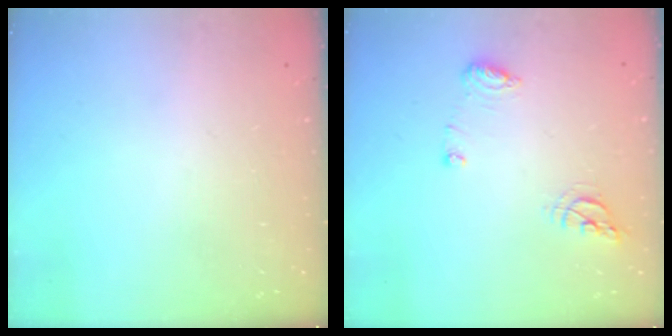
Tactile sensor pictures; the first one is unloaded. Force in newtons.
{"total": 8.1, "press": 8.1, "slide": 0.4}